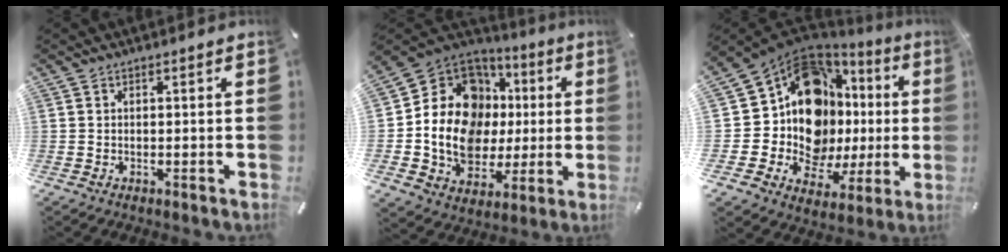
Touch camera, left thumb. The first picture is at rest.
{"total": 17.1, "force": [1.0, 14.1, 9.5], "torque": [-0.196, -0.033, 0.021]}
{"total": 17.2, "force": [3.9, 13.2, 10.4], "torque": [-0.212, -0.070, 0.071]}